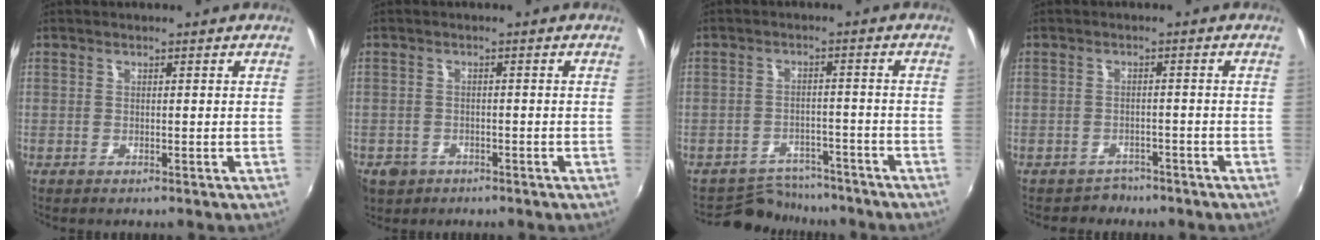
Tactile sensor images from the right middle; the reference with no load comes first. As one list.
[{"total": 5.0, "force": [-2.6, 3.9, 1.7], "torque": [-0.047, -0.007, -0.039]}, {"total": 8.2, "force": [-7.5, 3.1, 0.5], "torque": [-0.025, 0.009, -0.109]}, {"total": 3.6, "force": [-3.0, 2.1, 0.0], "torque": [-0.008, 0.000, -0.045]}]